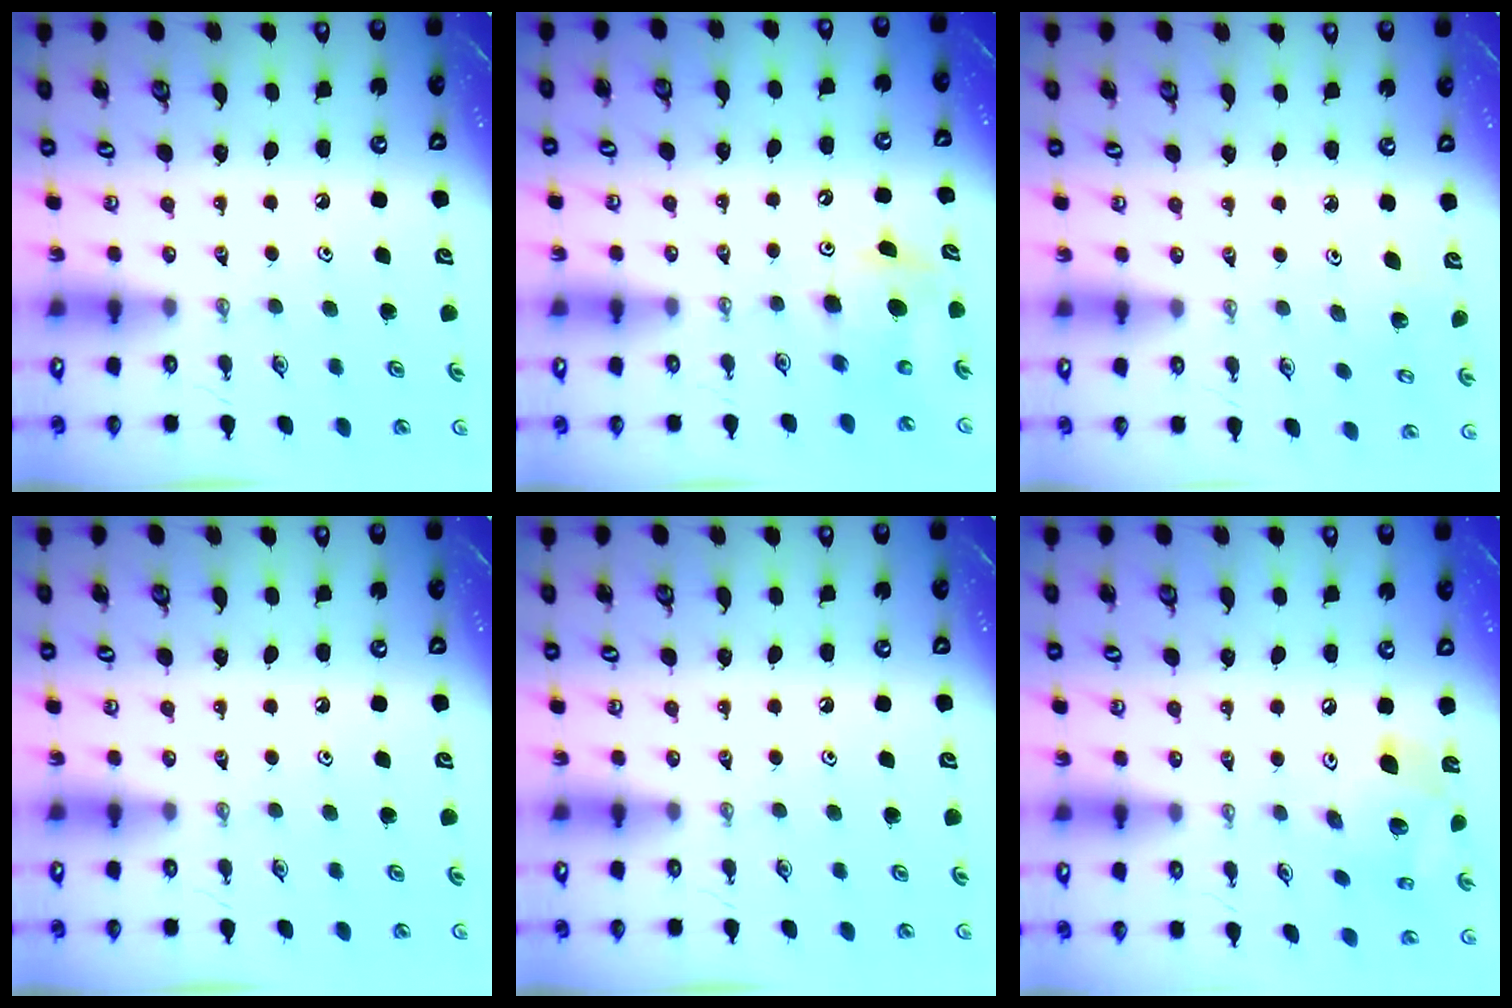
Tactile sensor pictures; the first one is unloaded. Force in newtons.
{"total": 8.1, "press": 8.0, "slide": 0.8}
{"total": 2.8, "press": 2.8, "slide": 0.2}
{"total": 0.0}
{"total": 0.0}
{"total": 15.2, "press": 15.1, "slide": 2.1}